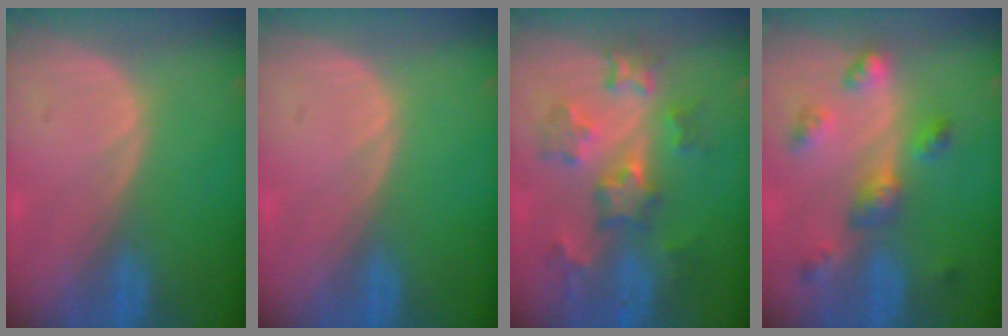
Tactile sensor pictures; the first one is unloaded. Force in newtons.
{"total": 0.0}
{"total": 7.7, "press": 7.6, "slide": 1.2}
{"total": 6.1, "press": 5.7, "slide": 2.2}